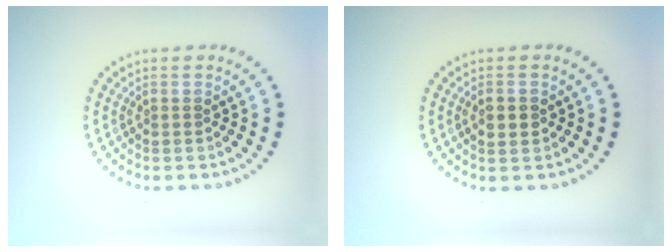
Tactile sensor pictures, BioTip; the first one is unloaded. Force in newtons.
{"total": 1.4, "press": 1.4, "slide": 0.2}